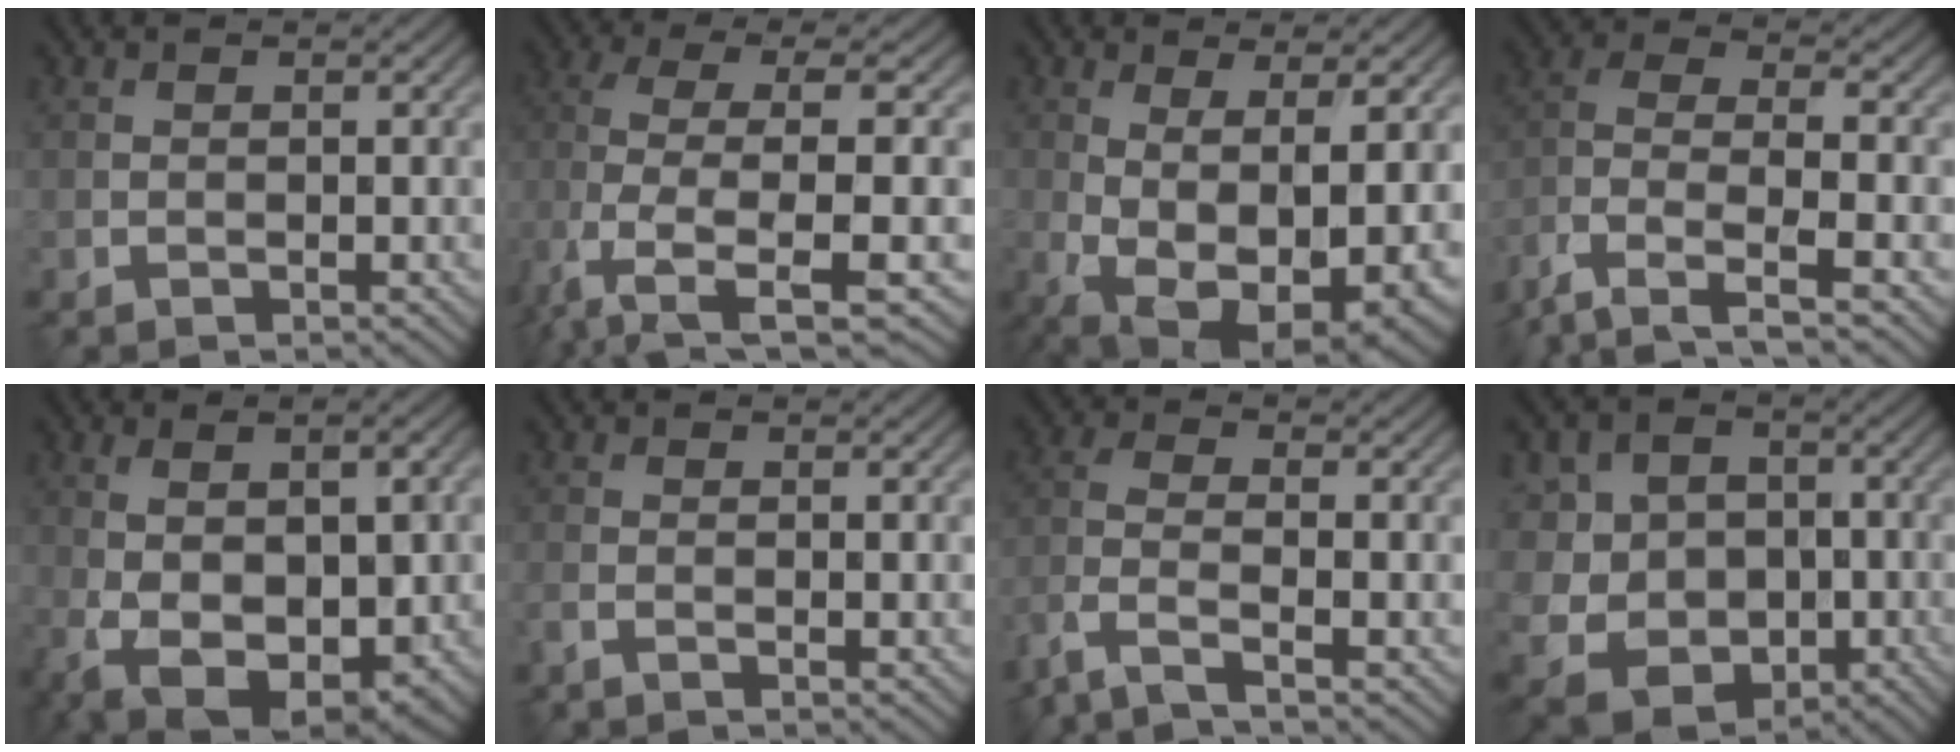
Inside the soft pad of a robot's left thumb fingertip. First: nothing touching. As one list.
[{"total": 8.0, "force": [-0.1, 2.8, 7.5], "torque": [-0.162, -0.006, -0.012]}, {"total": 12.1, "force": [-2.1, 5.3, 10.6], "torque": [-0.198, -0.035, -0.002]}, {"total": 8.4, "force": [-5.1, 2.9, 6.0], "torque": [-0.131, -0.011, -0.111]}, {"total": 11.8, "force": [-2.0, 5.9, 10.0], "torque": [-0.178, -0.026, -0.004]}, {"total": 1.4, "force": [-0.8, 0.2, 1.1], "torque": [-0.027, -0.001, -0.023]}, {"total": 5.4, "force": [-3.6, 1.2, 3.9], "torque": [-0.087, -0.005, -0.088]}, {"total": 10.8, "force": [-0.6, 10.0, 4.3], "torque": [-0.151, -0.005, -0.026]}]